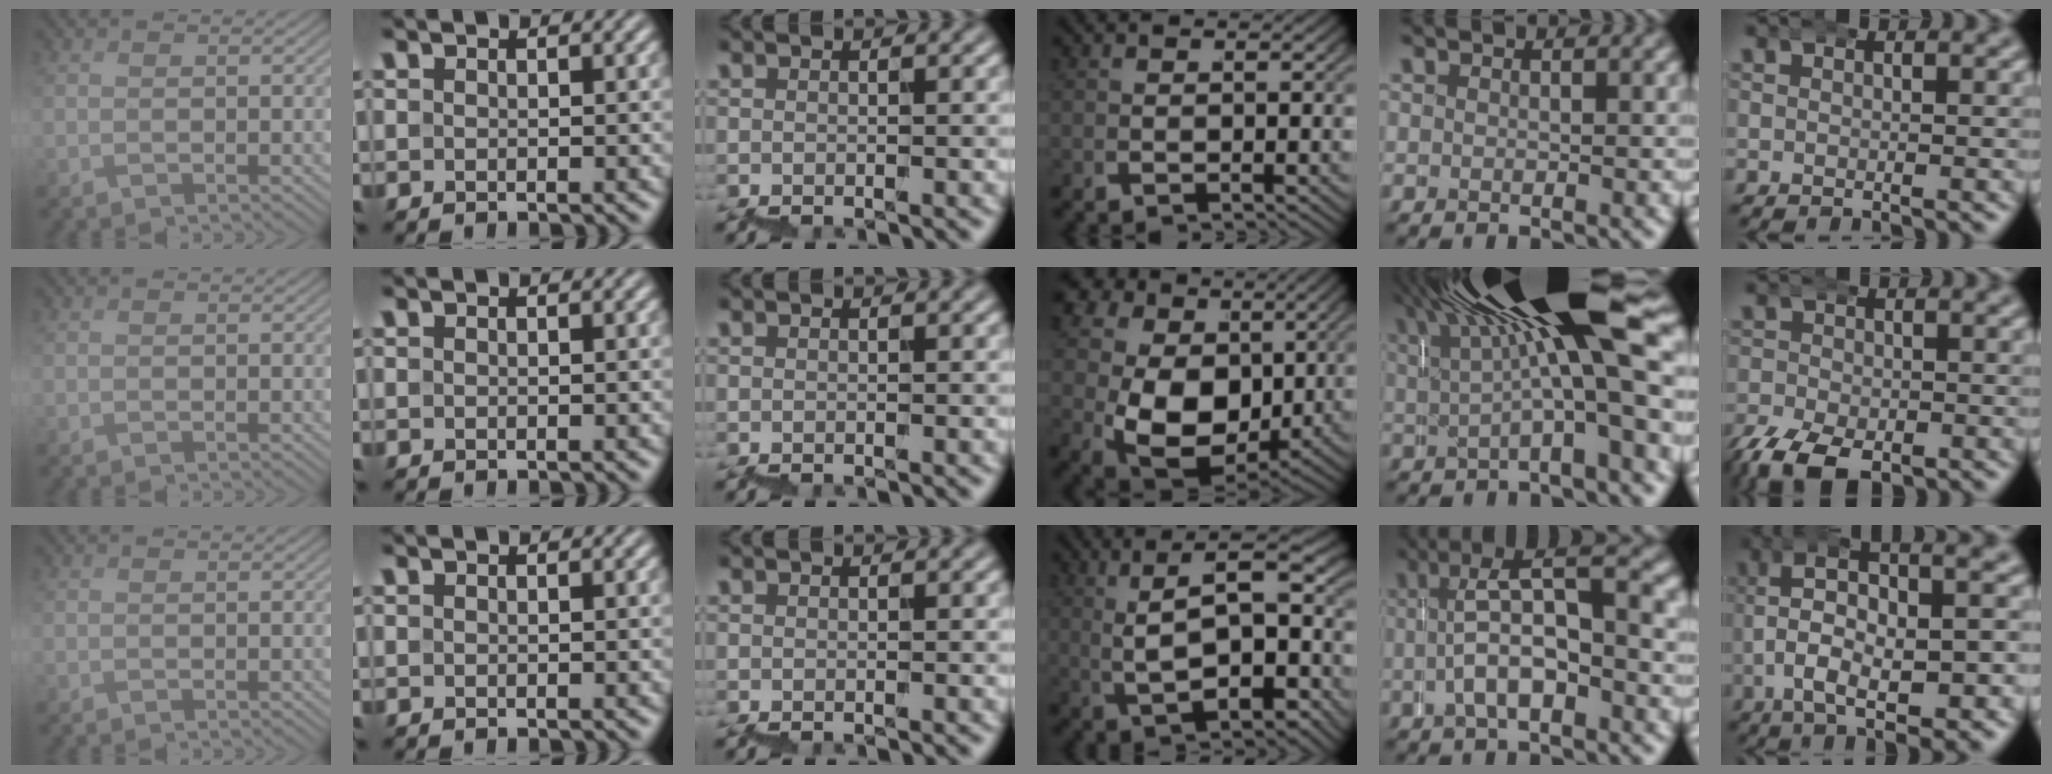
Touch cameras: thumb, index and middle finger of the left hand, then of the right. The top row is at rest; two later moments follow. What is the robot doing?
{"motion": "wrap", "object": "bubble wrap"}